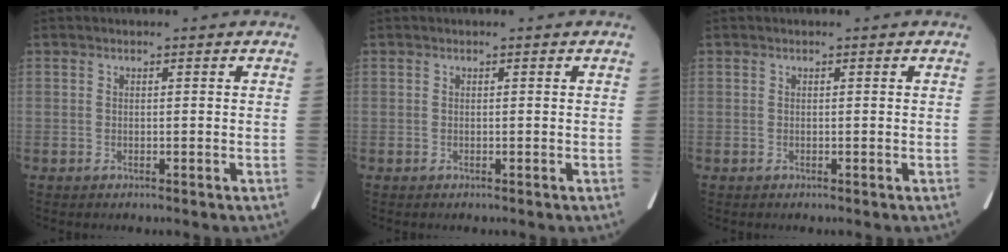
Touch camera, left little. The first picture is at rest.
{"total": 0.0}
{"total": 0.0}